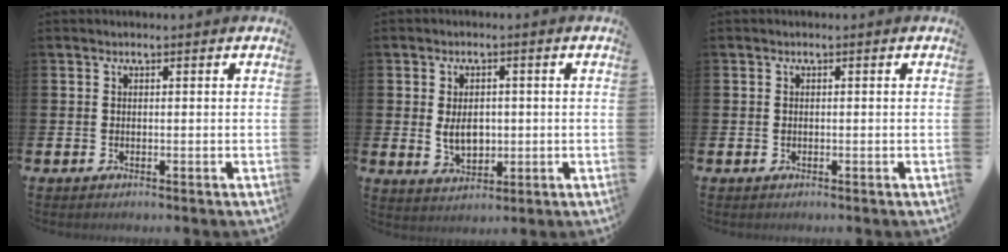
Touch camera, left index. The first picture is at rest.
{"total": 4.2, "force": [0.2, 2.9, 3.1], "torque": [-0.040, 0.001, -0.002]}
{"total": 0.0}